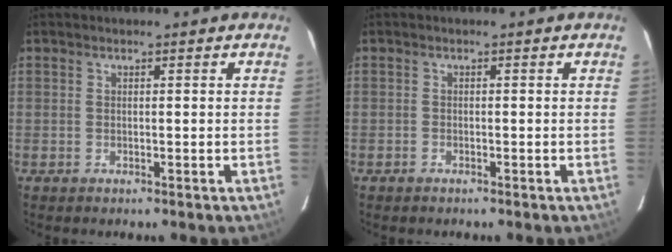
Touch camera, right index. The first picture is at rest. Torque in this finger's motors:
{"motor_torque": [0.18, -0.23, 0.03, -0.03]}